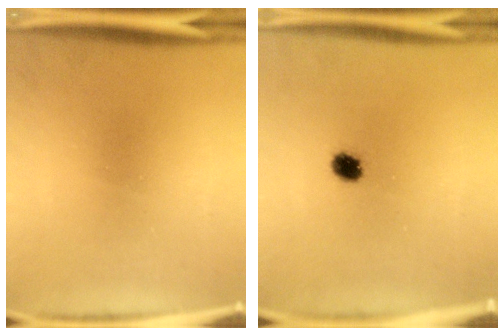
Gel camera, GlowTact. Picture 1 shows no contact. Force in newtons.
{"total": 3.4}